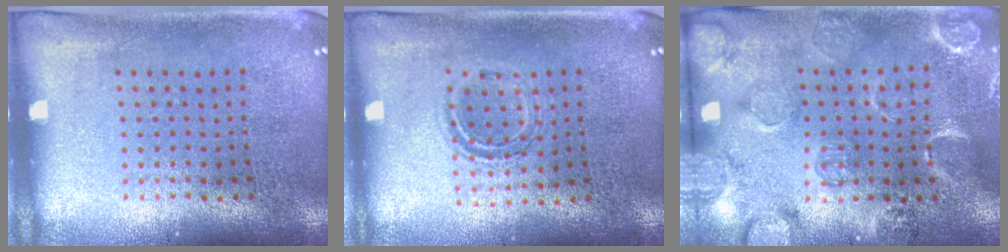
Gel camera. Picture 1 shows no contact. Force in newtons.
{"total": 1.1, "press": 1.0, "slide": 0.5}
{"total": 2.6, "press": 2.0, "slide": 1.6}